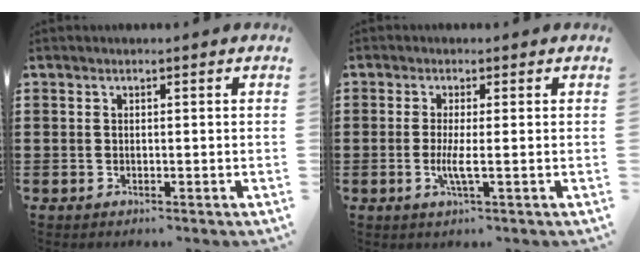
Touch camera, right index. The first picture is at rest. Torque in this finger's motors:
{"motor_torque": [2.14, 0.00, 0.10, 0.03]}